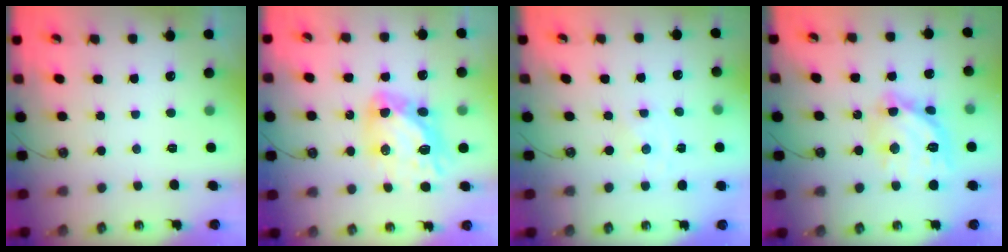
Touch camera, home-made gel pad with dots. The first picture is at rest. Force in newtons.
{"total": 14.2, "press": 14.1, "slide": 1.5}
{"total": 0.0}
{"total": 15.0, "press": 14.9, "slide": 1.2}